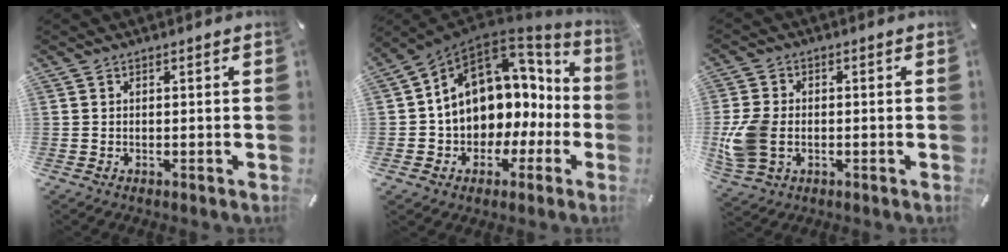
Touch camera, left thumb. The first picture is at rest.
{"total": 12.5, "force": [3.3, 10.3, 6.3], "torque": [-0.117, -0.036, 0.061]}
{"total": 9.8, "force": [-1.5, 7.5, 6.1], "torque": [-0.146, 0.009, -0.024]}